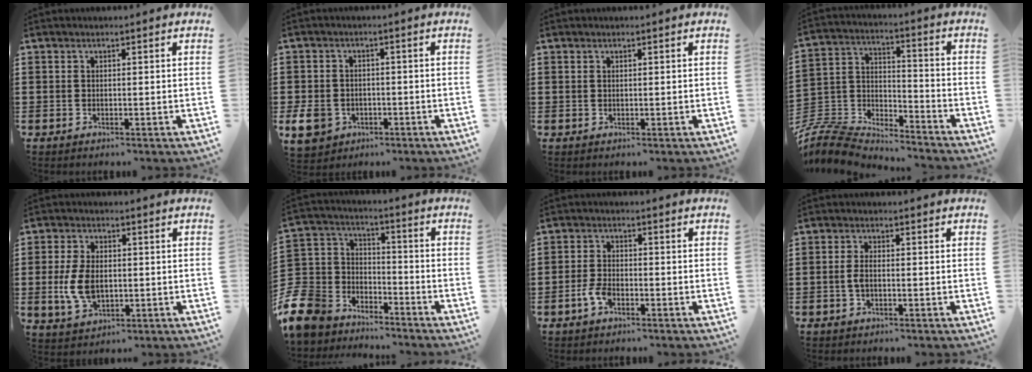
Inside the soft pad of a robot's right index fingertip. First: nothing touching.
{"total": 4.9, "force": [-2.3, 3.9, 1.9], "torque": [-0.073, -0.003, -0.051]}
{"total": 0.0}
{"total": 7.6, "force": [-7.3, 1.8, 1.2], "torque": [-0.050, -0.003, -0.154]}
{"total": 6.9, "force": [-0.5, 4.3, 5.3], "torque": [-0.136, -0.001, -0.017]}
{"total": 9.2, "force": [-6.4, 6.3, 1.8], "torque": [-0.089, 0.011, -0.130]}
{"total": 3.2, "force": [-1.7, 1.6, 2.1], "torque": [-0.060, -0.004, -0.038]}
{"total": 2.2, "force": [-0.7, 0.8, 1.9], "torque": [-0.044, -0.002, -0.017]}